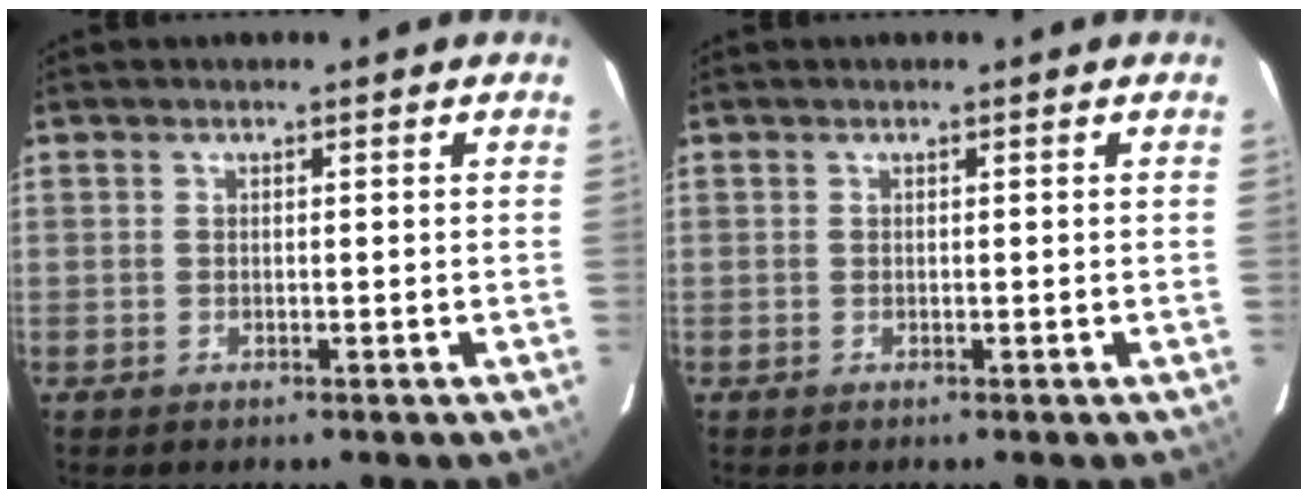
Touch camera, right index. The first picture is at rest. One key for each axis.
{"total": 0.0}